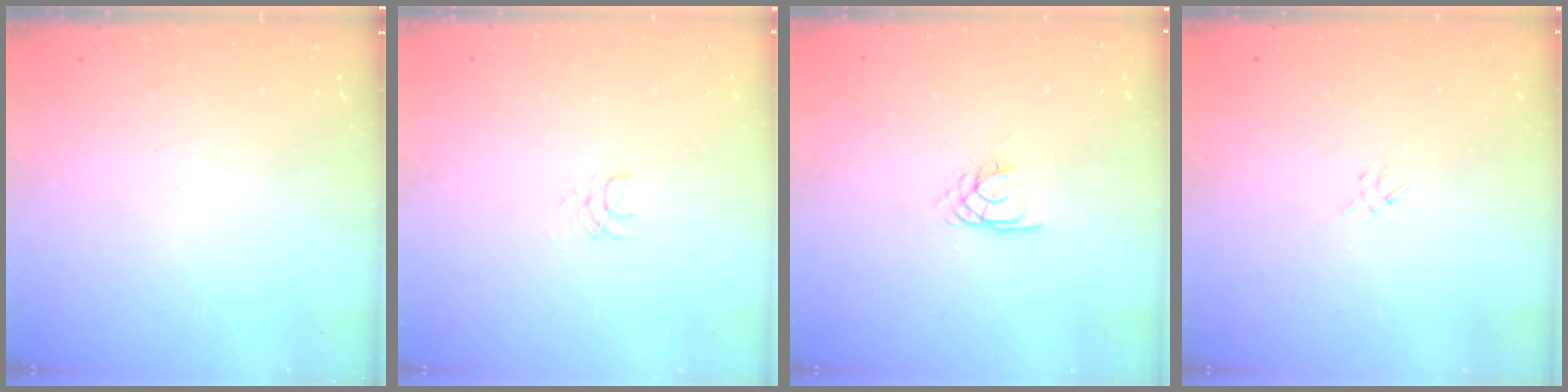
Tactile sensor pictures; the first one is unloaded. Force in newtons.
{"total": 1.3, "press": 1.3, "slide": 0.1}
{"total": 2.2, "press": 2.2, "slide": 0.3}
{"total": 1.3, "press": 1.2, "slide": 0.5}